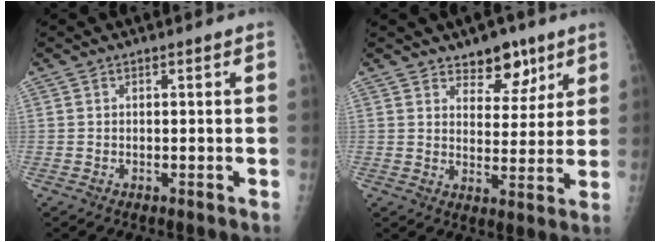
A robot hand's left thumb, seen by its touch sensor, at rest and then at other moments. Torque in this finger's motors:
{"motor_torque": [1.10, 0.65, 0.42, -0.37, 0.01]}